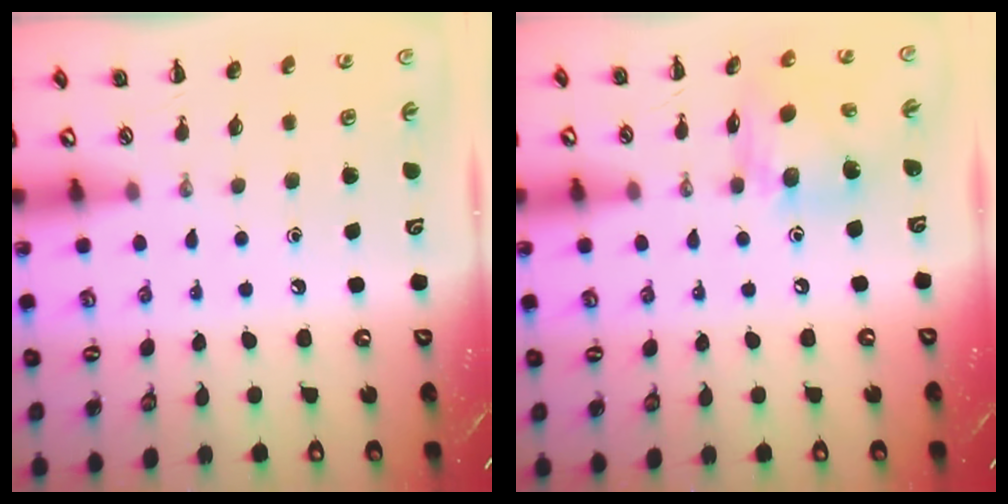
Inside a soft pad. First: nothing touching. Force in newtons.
{"total": 12.2, "press": 12.2, "slide": 0.9}